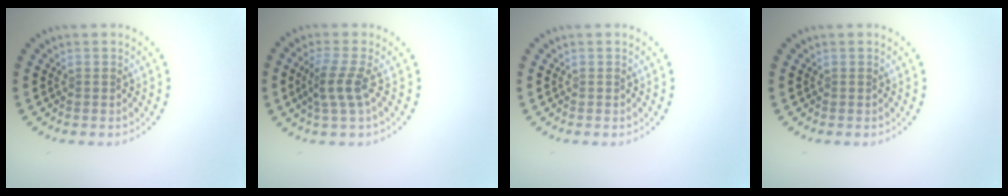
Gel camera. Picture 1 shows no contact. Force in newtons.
{"total": 2.5, "press": 2.0, "slide": 1.5}
{"total": 0.0}
{"total": 0.0}